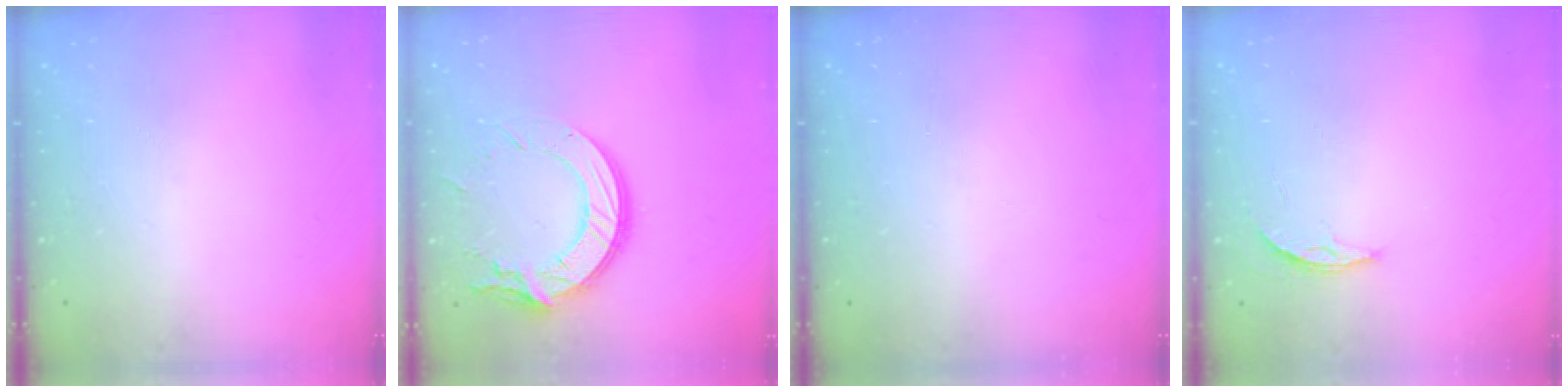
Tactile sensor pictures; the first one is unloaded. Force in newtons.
{"total": 15.3, "press": 15.2, "slide": 1.5}
{"total": 0.0}
{"total": 3.5, "press": 3.5, "slide": 0.4}